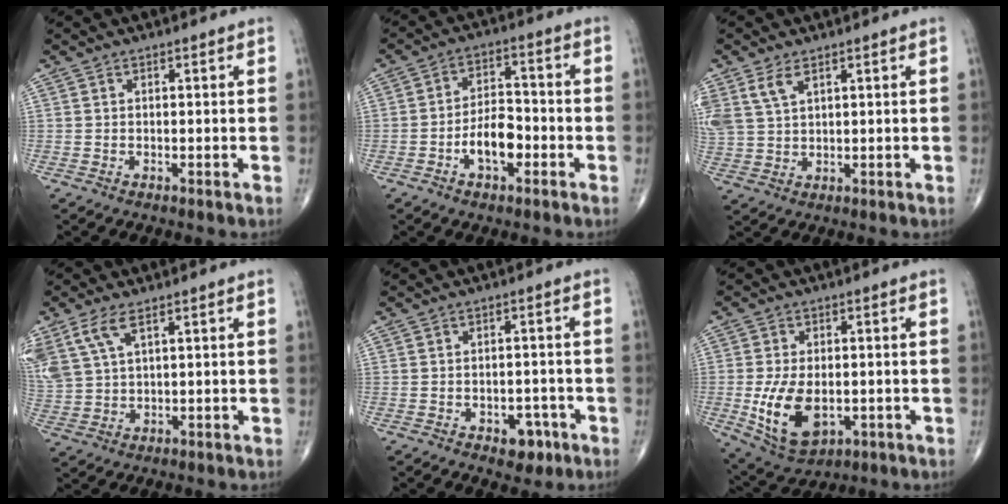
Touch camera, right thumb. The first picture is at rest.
{"total": 8.0, "force": [-2.9, 4.3, 6.1], "torque": [-0.088, 0.028, -0.053]}
{"total": 6.3, "force": [3.5, 3.4, 4.1], "torque": [-0.094, -0.001, 0.080]}
{"total": 7.8, "force": [4.4, 3.2, 5.7], "torque": [-0.144, -0.002, 0.099]}
{"total": 4.7, "force": [-2.4, 3.0, 2.8], "torque": [-0.017, 0.016, -0.027]}
{"total": 11.9, "force": [-2.2, 7.0, 9.3], "torque": [-0.163, -0.008, -0.021]}